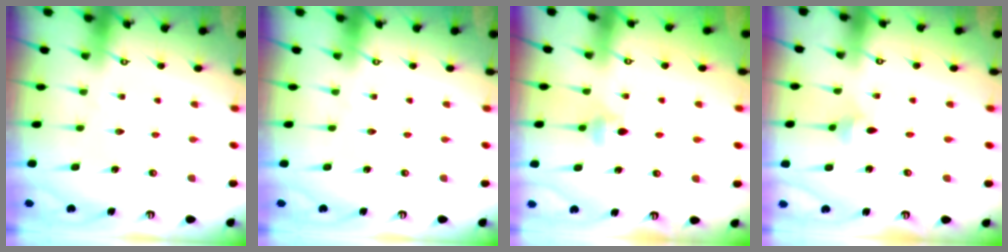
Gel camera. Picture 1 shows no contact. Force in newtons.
{"total": 0.0}
{"total": 4.9, "press": 4.8, "slide": 0.9}
{"total": 2.9, "press": 2.9, "slide": 0.5}